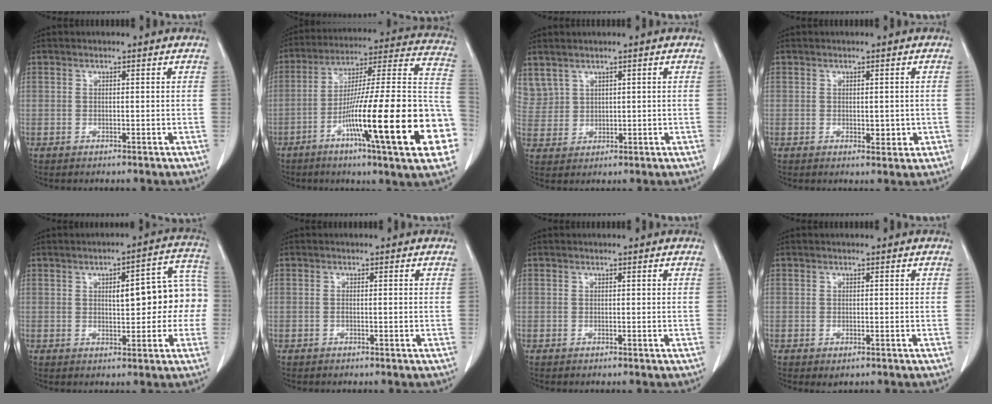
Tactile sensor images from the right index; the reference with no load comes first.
{"total": 28.9, "force": [-9.3, 1.8, 27.3], "torque": [-0.330, -0.008, -0.149]}
{"total": 5.3, "force": [3.6, 3.8, 1.1], "torque": [-0.032, 0.016, 0.090]}
{"total": 2.3, "force": [-0.2, 1.3, 1.9], "torque": [-0.021, 0.000, 0.006]}
{"total": 11.0, "force": [0.6, 3.8, 10.3], "torque": [-0.122, 0.044, 0.010]}
{"total": 0.6, "force": [-0.1, 0.1, 0.6], "torque": [-0.007, 0.003, 0.002]}
{"total": 0.0}
{"total": 1.1, "force": [-0.6, 0.5, 0.7], "torque": [-0.008, -0.001, -0.002]}